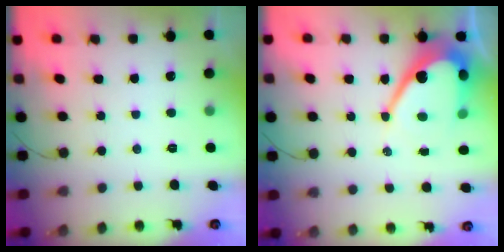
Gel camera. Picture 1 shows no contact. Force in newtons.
{"total": 13.0, "press": 13.0, "slide": 1.1}